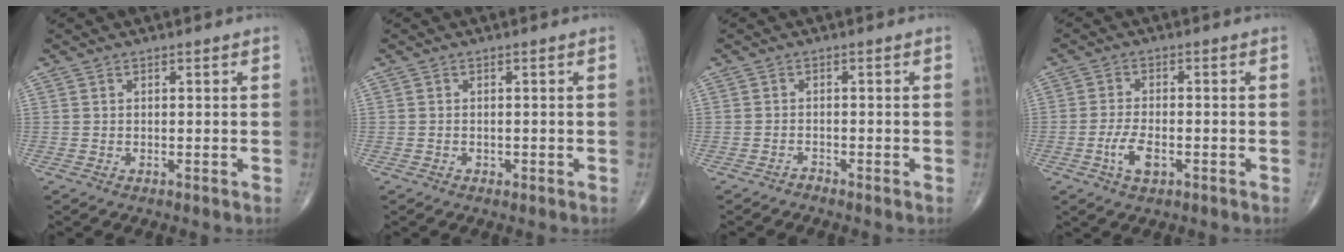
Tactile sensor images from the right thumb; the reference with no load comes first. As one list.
[{"total": 0.6, "force": [-0.3, 0.4, 0.2], "torque": [0.001, 0.002, -0.006]}, {"total": 0.9, "force": [-0.9, 0.1, -0.2], "torque": [0.007, -0.002, -0.021]}, {"total": 4.9, "force": [-1.9, 2.2, 3.9], "torque": [-0.075, 0.007, -0.036]}]